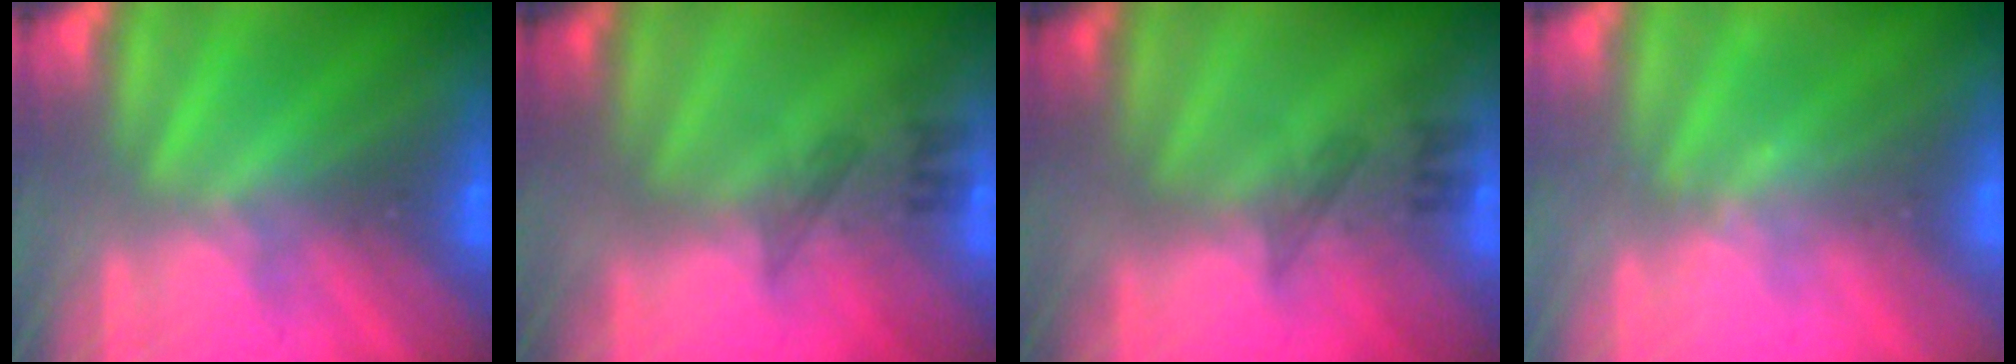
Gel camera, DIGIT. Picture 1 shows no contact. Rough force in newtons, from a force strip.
{"total": 2.3}
{"total": 2.3}
{"total": 2.1}